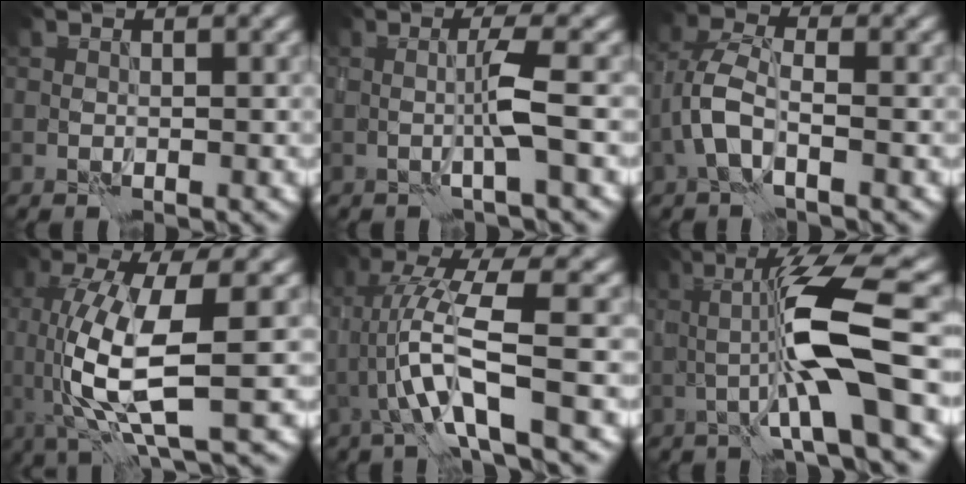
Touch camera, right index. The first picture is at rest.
{"total": 2.3, "force": [0.0, -0.4, 2.3], "torque": [-0.044, 0.001, -0.004]}
{"total": 3.8, "force": [-1.2, 1.7, 3.2], "torque": [-0.073, 0.005, -0.032]}
{"total": 9.1, "force": [0.2, 2.7, 8.7], "torque": [-0.180, -0.013, 0.008]}
{"total": 6.6, "force": [-0.7, 0.6, 6.5], "torque": [-0.134, 0.013, -0.015]}
{"total": 8.3, "force": [-0.6, 0.5, 8.3], "torque": [-0.140, 0.012, -0.005]}